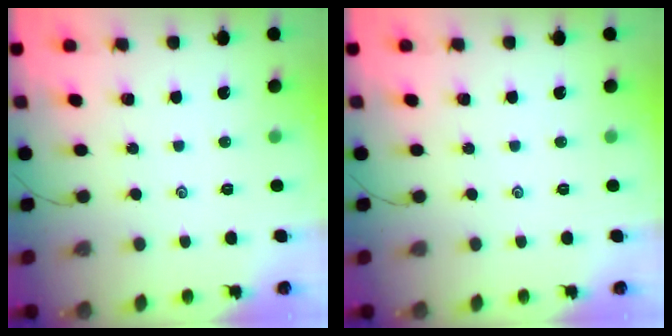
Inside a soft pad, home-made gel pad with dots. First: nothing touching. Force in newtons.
{"total": 0.0}